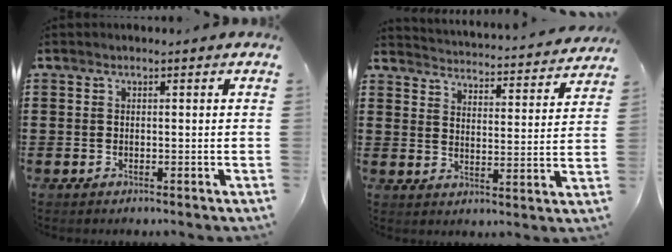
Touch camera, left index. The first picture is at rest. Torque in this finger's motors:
{"motor_torque": [1.63, -0.51, 0.59, 0.07]}